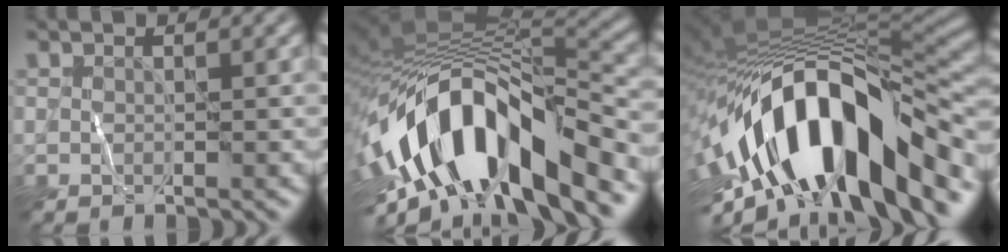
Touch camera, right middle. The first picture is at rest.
{"total": 13.5, "force": [-5.5, 5.8, 10.9], "torque": [-0.176, 0.013, -0.101]}
{"total": 16.2, "force": [-4.6, 6.6, 14.0], "torque": [-0.222, 0.026, -0.089]}